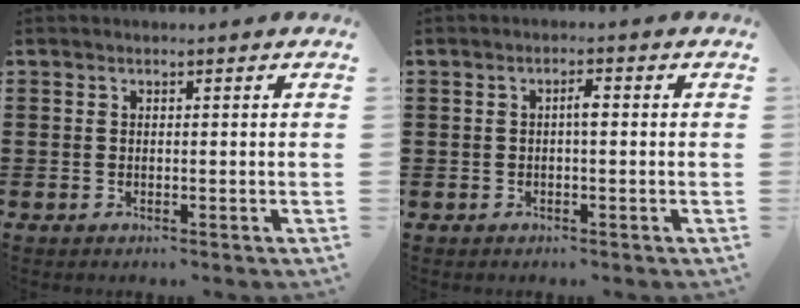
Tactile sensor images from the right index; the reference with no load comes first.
{"total": 1.7, "force": [-0.1, 0.4, 1.6], "torque": [-0.031, 0.004, -0.003]}